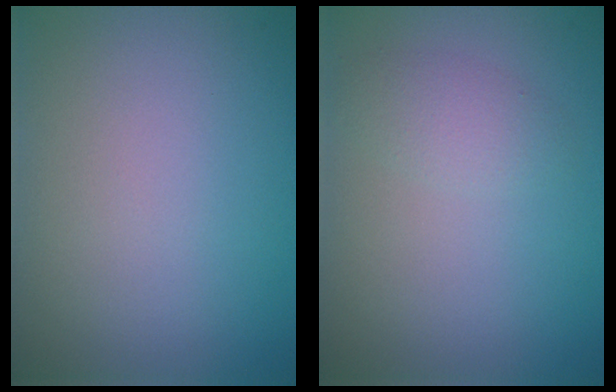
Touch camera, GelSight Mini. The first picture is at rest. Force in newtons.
{"total": 1.8, "press": 1.8, "slide": 0.1}